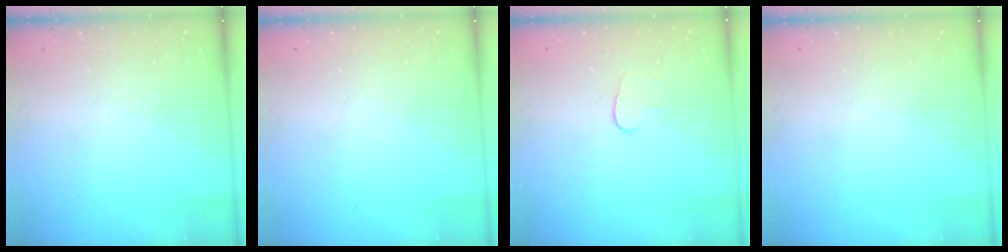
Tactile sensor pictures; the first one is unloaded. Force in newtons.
{"total": 0.0}
{"total": 3.1, "press": 3.1, "slide": 0.3}
{"total": 0.0}